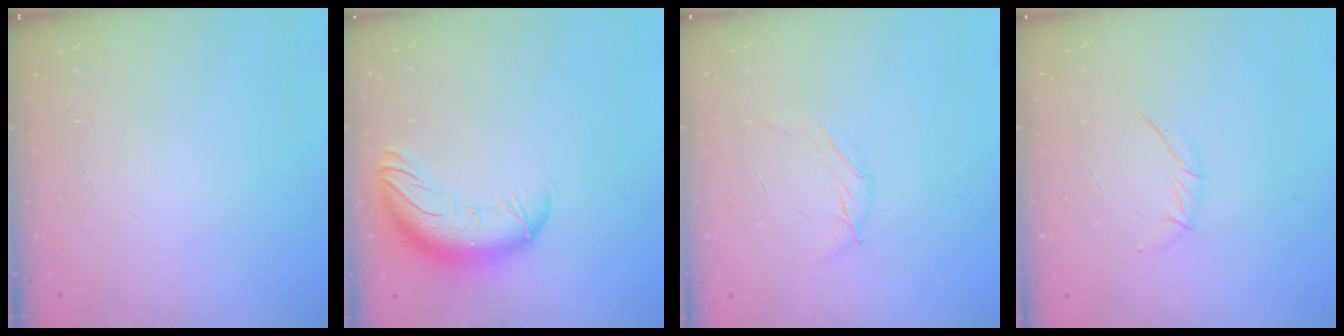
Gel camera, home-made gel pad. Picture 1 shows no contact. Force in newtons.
{"total": 12.4, "press": 12.0, "slide": 2.9}
{"total": 5.2, "press": 5.1, "slide": 1.0}
{"total": 4.0, "press": 4.0, "slide": 0.7}